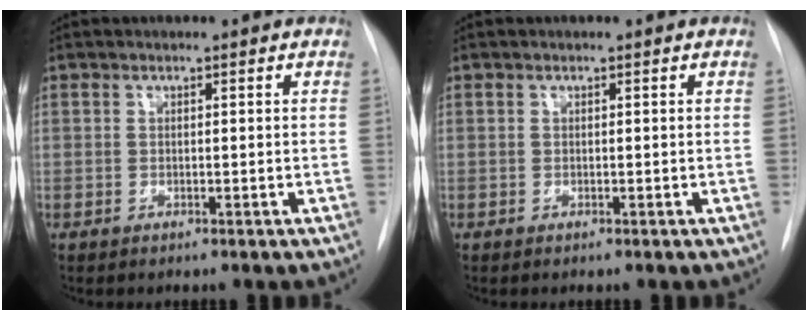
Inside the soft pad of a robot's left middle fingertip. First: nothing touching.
{"total": 0.0}